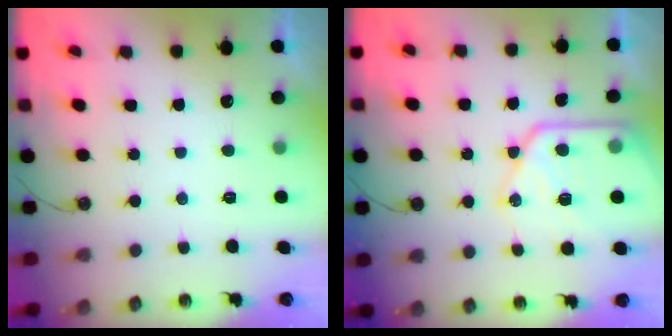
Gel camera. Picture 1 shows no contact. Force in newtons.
{"total": 16.3, "press": 16.3, "slide": 1.5}